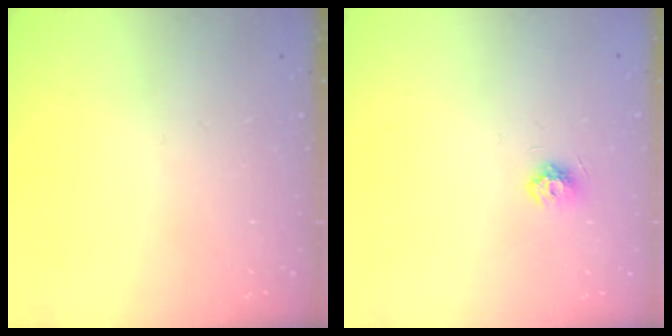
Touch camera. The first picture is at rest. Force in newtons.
{"total": 7.6, "press": 7.5, "slide": 1.1}